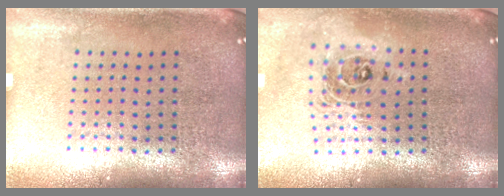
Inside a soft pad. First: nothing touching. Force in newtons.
{"total": 1.9, "press": 1.5, "slide": 1.3}